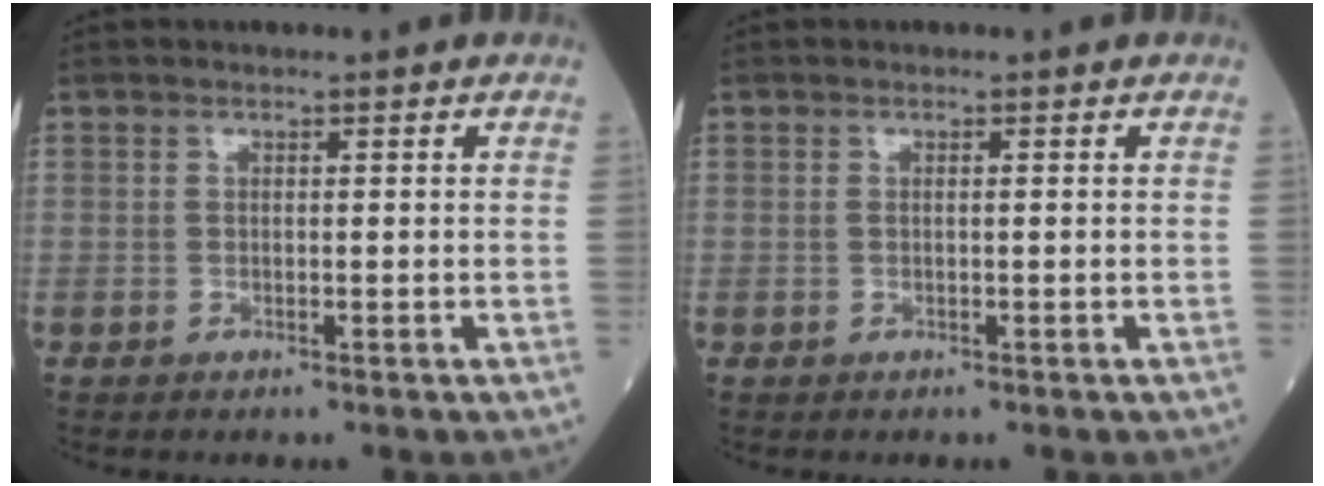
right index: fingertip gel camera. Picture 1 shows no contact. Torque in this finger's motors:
{"motor_torque": [0.00, -0.03, -0.05, -0.01]}